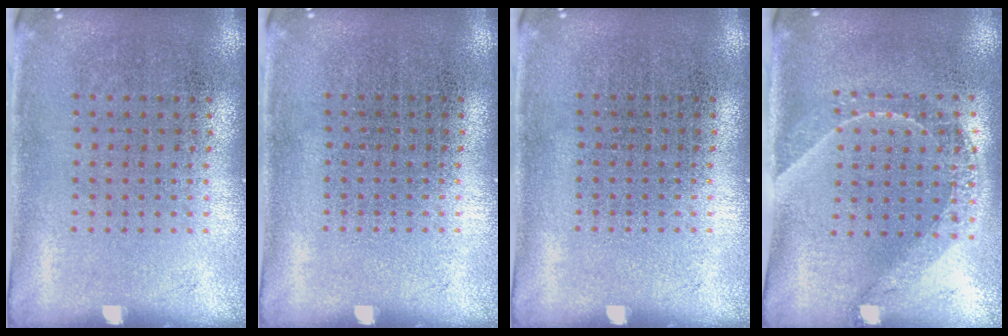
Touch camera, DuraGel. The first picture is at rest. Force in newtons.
{"total": 0.0}
{"total": 0.0}
{"total": 1.6, "press": 1.3, "slide": 0.9}